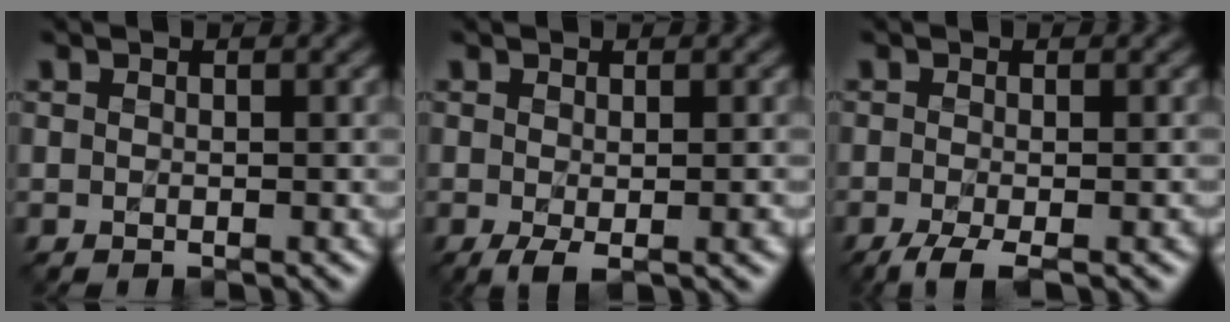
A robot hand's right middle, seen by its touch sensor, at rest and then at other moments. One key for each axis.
{"total": 2.4, "fx": -0.7, "fy": 0.6, "fz": 2.3, "tx": -0.040, "ty": -0.008, "tz": -0.010}
{"total": 3.0, "fx": -1.9, "fy": 0.7, "fz": 2.2, "tx": -0.036, "ty": -0.006, "tz": -0.043}